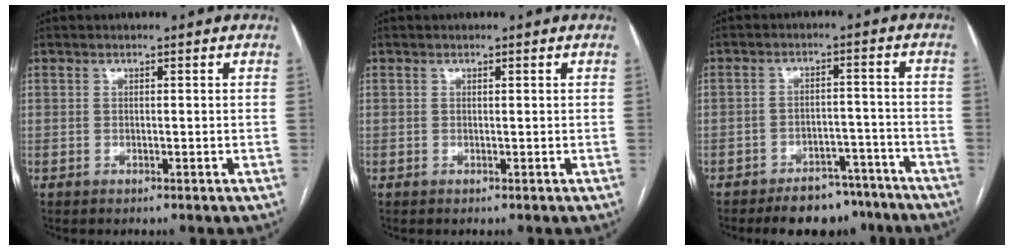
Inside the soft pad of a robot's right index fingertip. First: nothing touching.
{"total": 0.0}
{"total": 9.9, "force": [-8.2, 4.4, 3.2], "torque": [-0.020, 0.019, -0.118]}